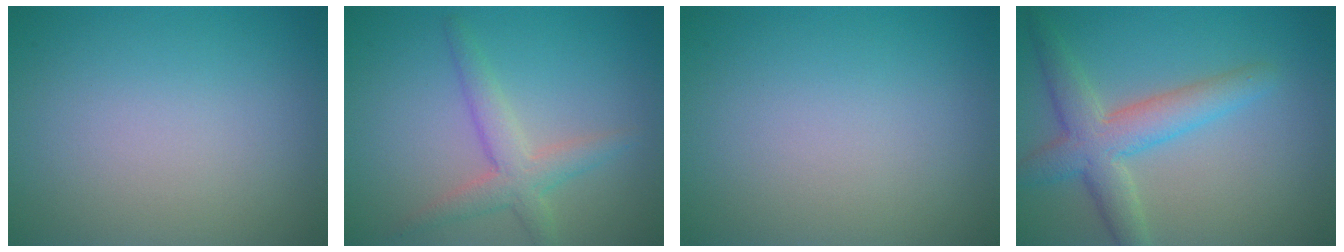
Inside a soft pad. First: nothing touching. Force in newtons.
{"total": 3.1, "press": 3.1, "slide": 0.3}
{"total": 0.0}
{"total": 4.9, "press": 4.9, "slide": 0.2}